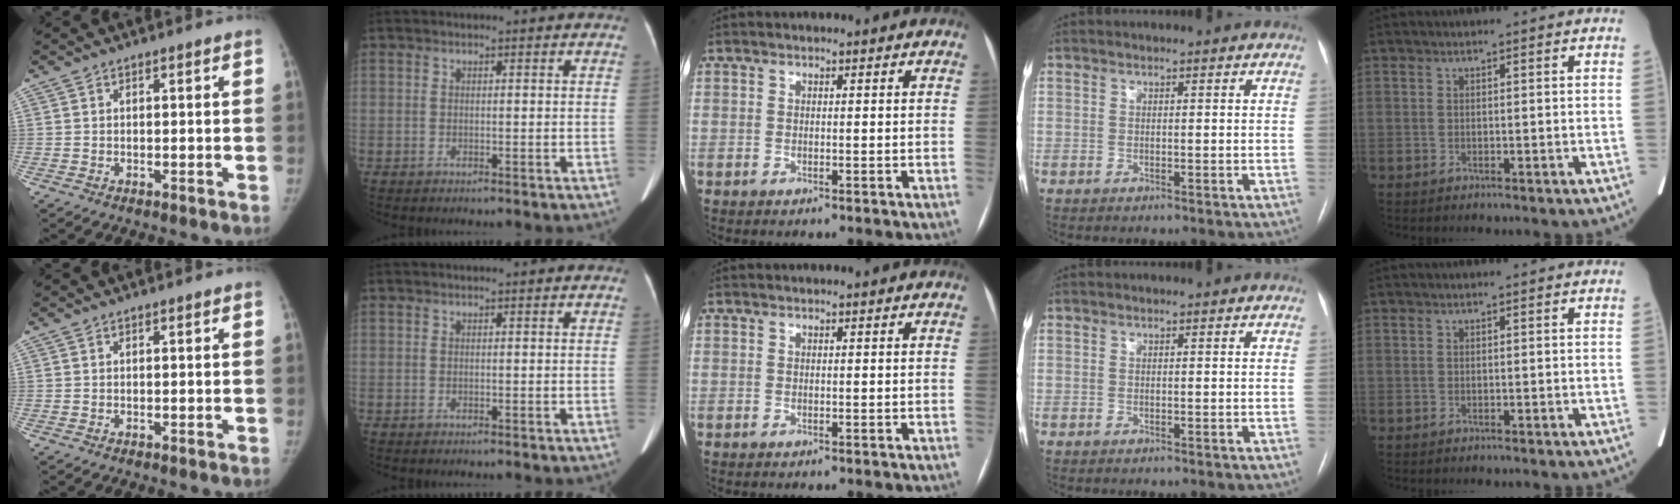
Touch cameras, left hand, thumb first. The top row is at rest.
{}